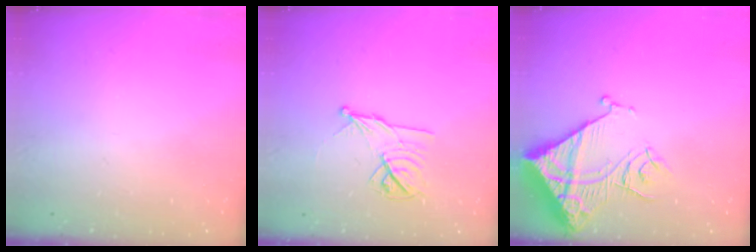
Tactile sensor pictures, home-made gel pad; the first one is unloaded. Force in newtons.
{"total": 11.3, "press": 11.3, "slide": 0.5}
{"total": 14.6, "press": 14.5, "slide": 1.6}